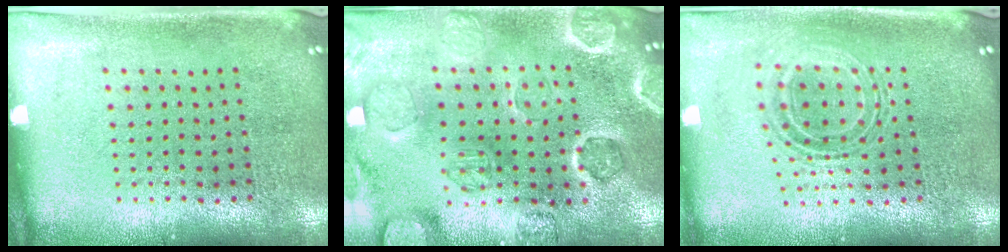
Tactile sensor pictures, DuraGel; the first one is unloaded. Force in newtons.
{"total": 2.5, "press": 2.5, "slide": 0.4}
{"total": 0.9, "press": 0.8, "slide": 0.3}